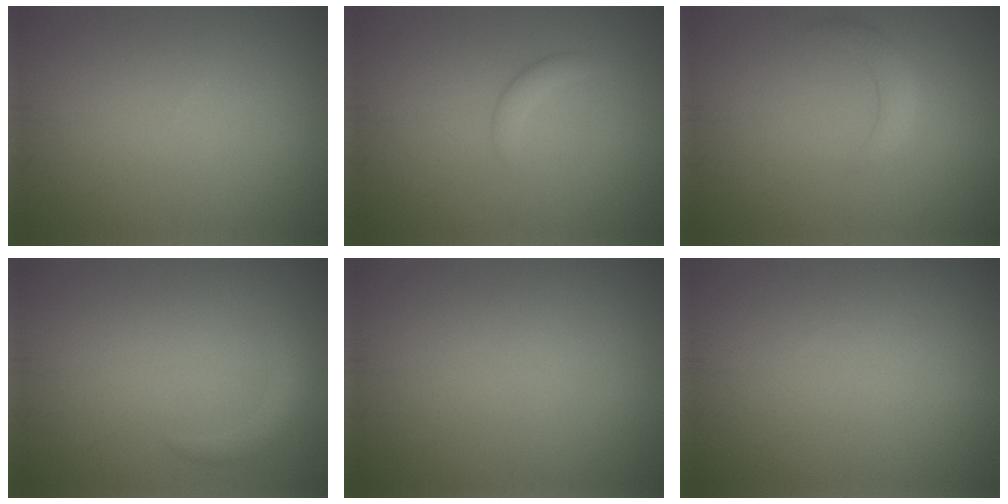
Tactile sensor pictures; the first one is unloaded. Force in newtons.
{"total": 1.1, "press": 1.1, "slide": 0.0}
{"total": 1.7, "press": 1.7, "slide": 0.0}
{"total": 1.4, "press": 1.4, "slide": 0.0}
{"total": 0.0}
{"total": 0.0}